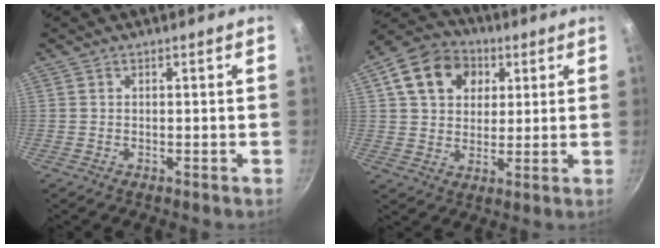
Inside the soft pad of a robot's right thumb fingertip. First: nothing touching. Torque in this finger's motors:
{"motor_torque": [0.24, 2.88, 0.61, -0.50, 0.08]}